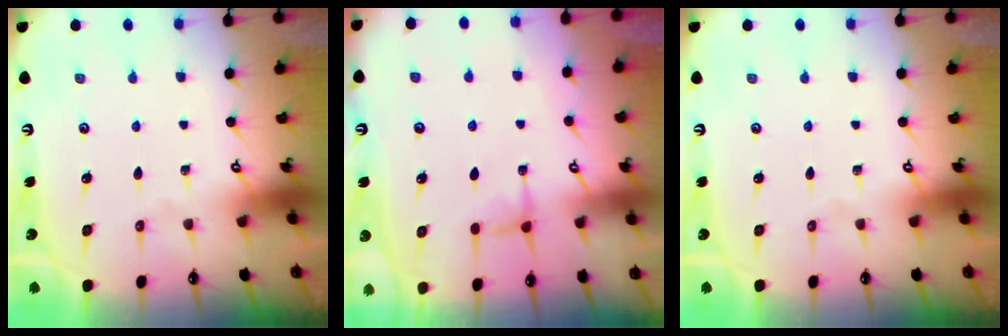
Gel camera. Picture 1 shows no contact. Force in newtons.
{"total": 1.5, "press": 1.4, "slide": 0.5}
{"total": 0.0}